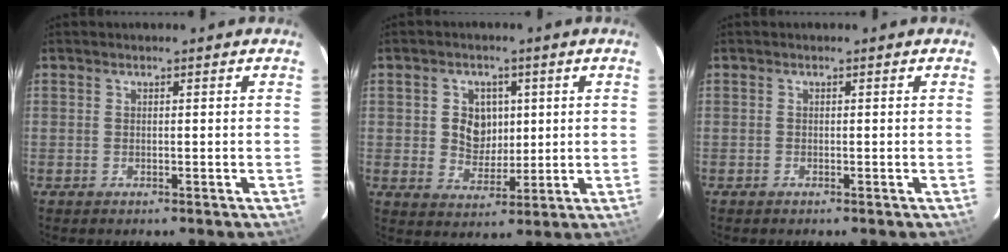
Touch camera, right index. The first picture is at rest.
{"total": 6.5, "force": [1.0, 5.7, 3.0], "torque": [-0.059, 0.012, 0.026]}
{"total": 0.0}